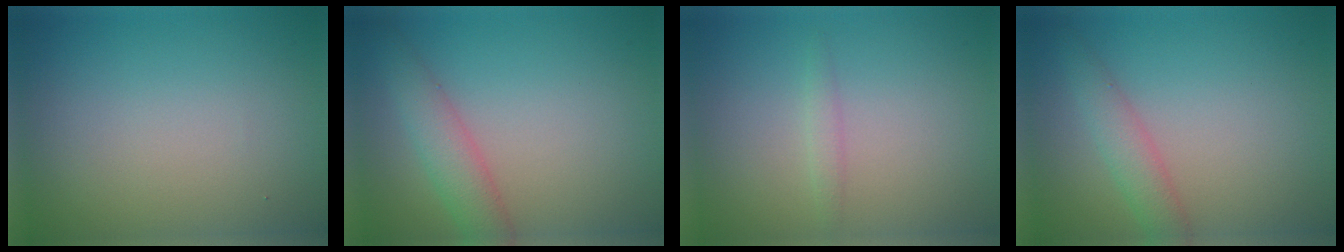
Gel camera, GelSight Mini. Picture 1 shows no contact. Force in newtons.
{"total": 3.3, "press": 3.3, "slide": 0.1}
{"total": 0.9, "press": 0.9, "slide": 0.1}
{"total": 2.4, "press": 2.4, "slide": 0.1}